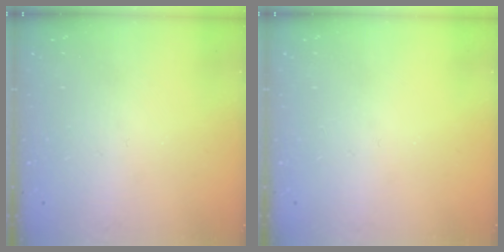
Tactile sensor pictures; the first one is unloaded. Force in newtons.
{"total": 0.0}